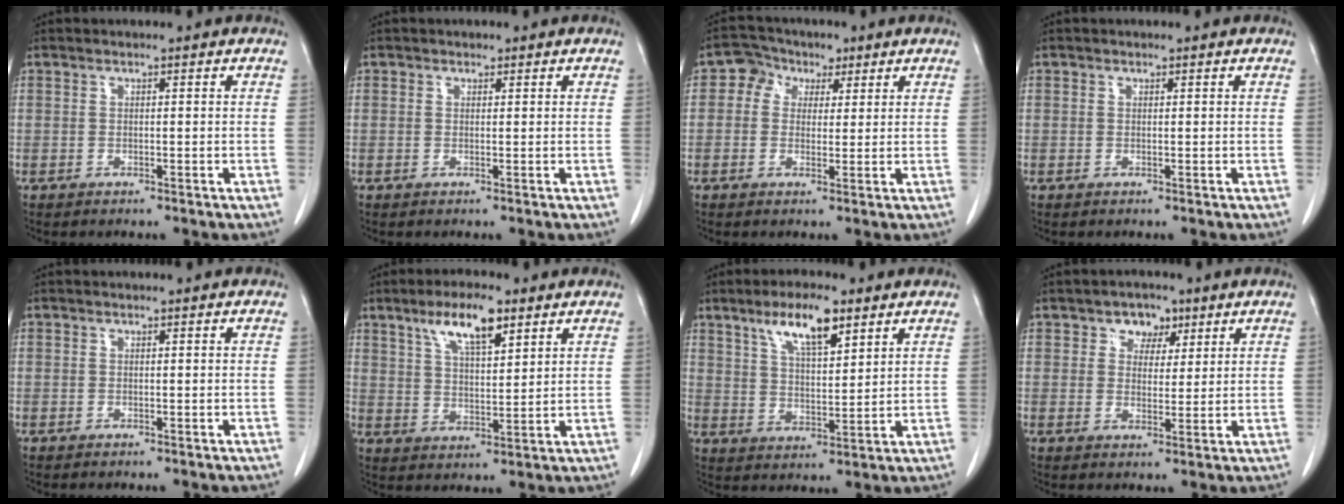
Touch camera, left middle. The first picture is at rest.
{"total": 0.6, "force": [0.4, 0.4, 0.0], "torque": [0.001, -0.002, 0.003]}
{"total": 5.0, "force": [2.0, 4.2, 1.9], "torque": [-0.033, 0.026, 0.034]}
{"total": 0.0}
{"total": 0.0}
{"total": 8.6, "force": [5.3, 2.2, 6.5], "torque": [-0.124, 0.005, 0.096]}
{"total": 8.9, "force": [5.5, 2.2, 6.6], "torque": [-0.124, 0.004, 0.101]}
{"total": 4.3, "force": [2.4, 3.1, 1.7], "torque": [-0.021, 0.006, 0.038]}